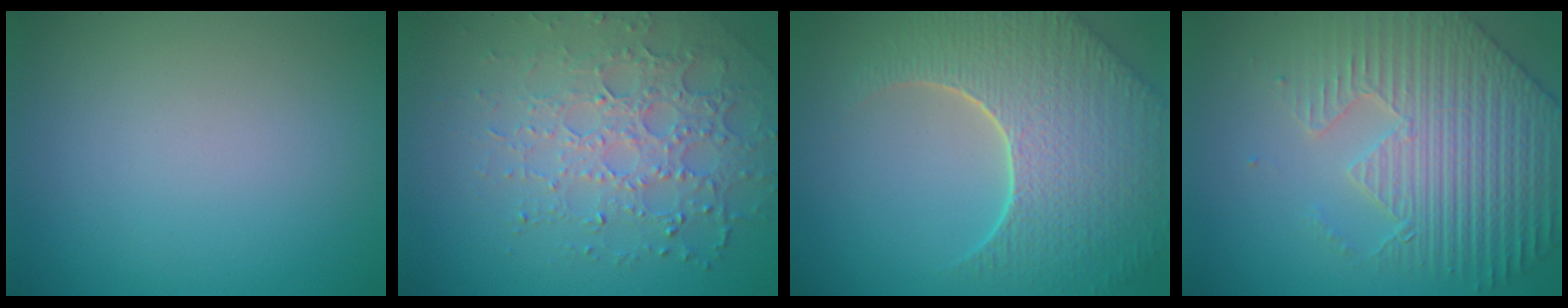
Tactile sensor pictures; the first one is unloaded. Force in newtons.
{"total": 4.9, "press": 4.2, "slide": 2.4}
{"total": 8.6, "press": 6.1, "slide": 6.1}
{"total": 6.7, "press": 5.7, "slide": 3.6}